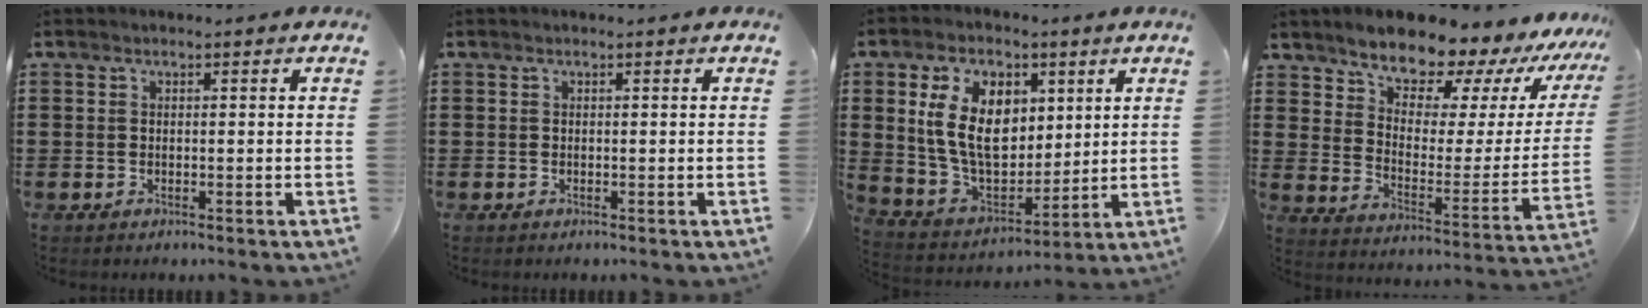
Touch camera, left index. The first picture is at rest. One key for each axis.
{"total": 0.0}
{"total": 12.3, "fx": 4.0, "fy": 7.9, "fz": 8.5, "tx": -0.194, "ty": 0.013, "tz": 0.076}
{"total": 10.4, "fx": 9.7, "fy": 3.0, "fz": 2.4, "tx": -0.069, "ty": -0.084, "tz": 0.166}